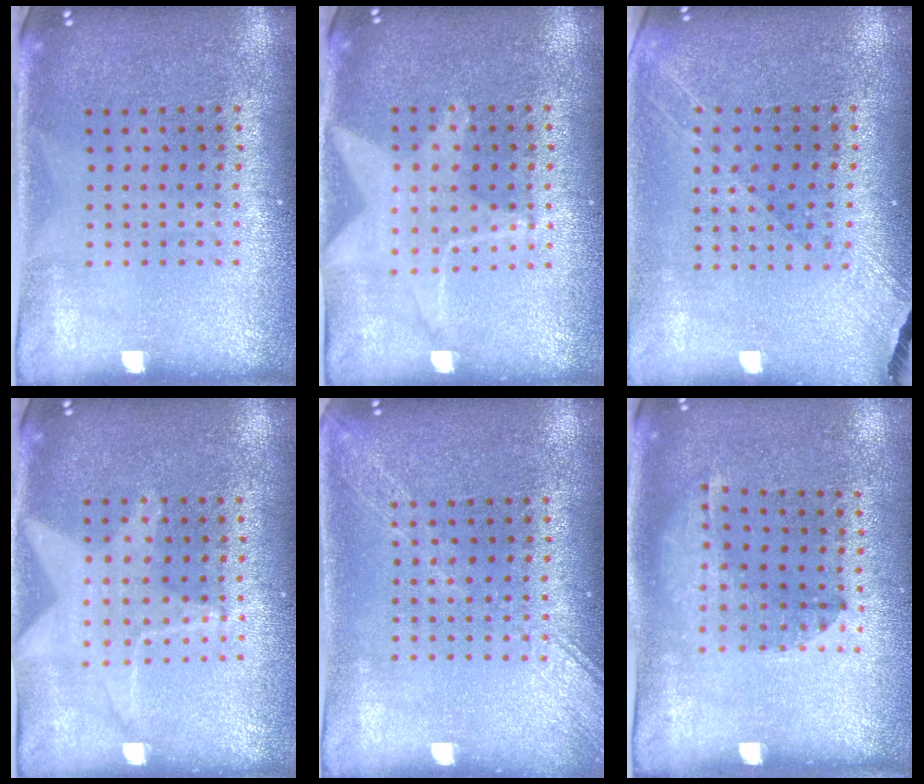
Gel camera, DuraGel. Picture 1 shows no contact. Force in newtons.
{"total": 1.5, "press": 1.4, "slide": 0.5}
{"total": 1.3, "press": 1.2, "slide": 0.5}
{"total": 1.5, "press": 1.4, "slide": 0.5}
{"total": 2.6, "press": 2.6, "slide": 0.3}
{"total": 1.3, "press": 1.0, "slide": 0.8}